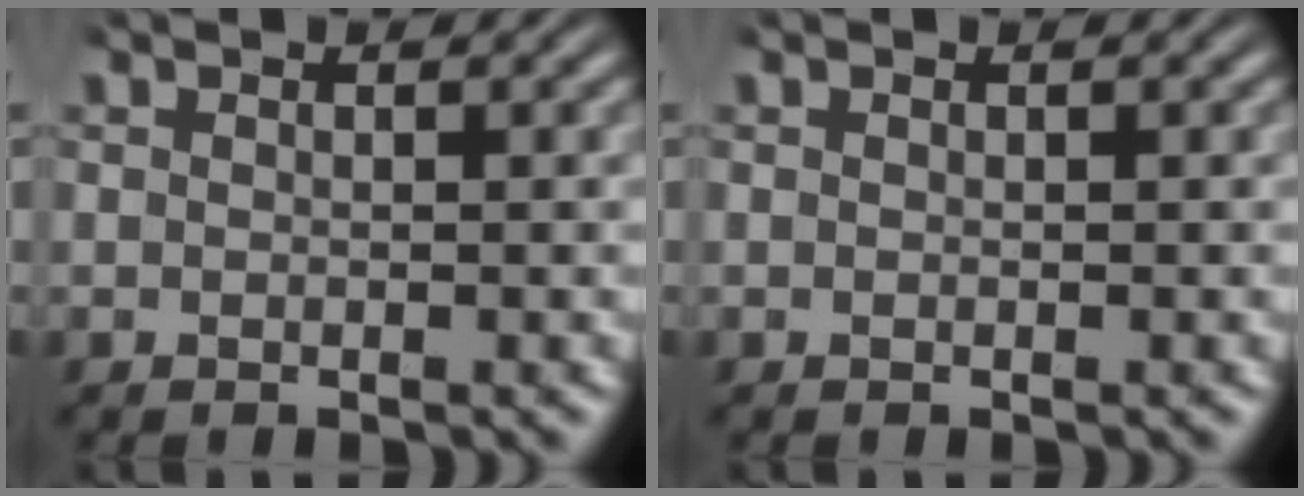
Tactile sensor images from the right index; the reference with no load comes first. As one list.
[{"total": 0.0}]